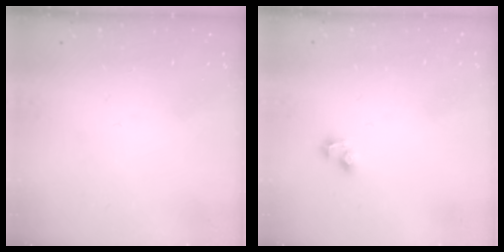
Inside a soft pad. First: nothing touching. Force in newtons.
{"total": 2.7, "press": 2.4, "slide": 1.1}